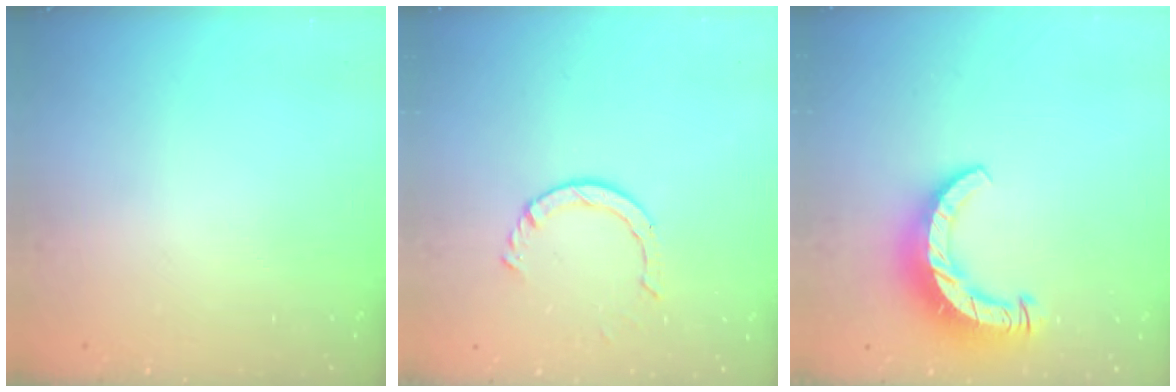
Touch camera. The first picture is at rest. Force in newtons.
{"total": 3.2, "press": 3.2, "slide": 0.3}
{"total": 10.5, "press": 10.5, "slide": 1.2}